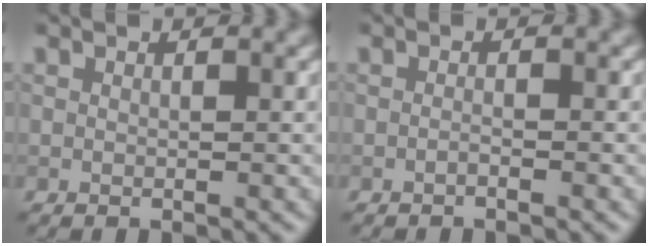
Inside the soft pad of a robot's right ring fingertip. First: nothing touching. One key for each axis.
{"total": 0.6, "fx": -0.5, "fy": 0.1, "fz": 0.4, "tx": -0.006, "ty": 0.003, "tz": -0.011}